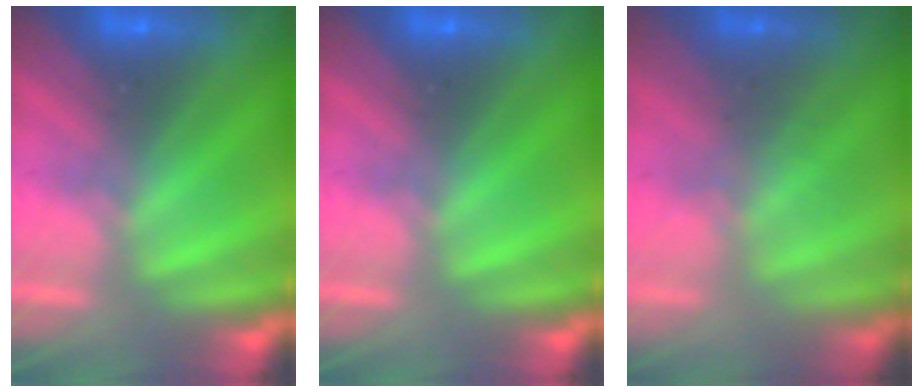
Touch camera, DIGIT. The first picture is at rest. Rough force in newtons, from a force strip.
{"total": 0.0}
{"total": 1.8}